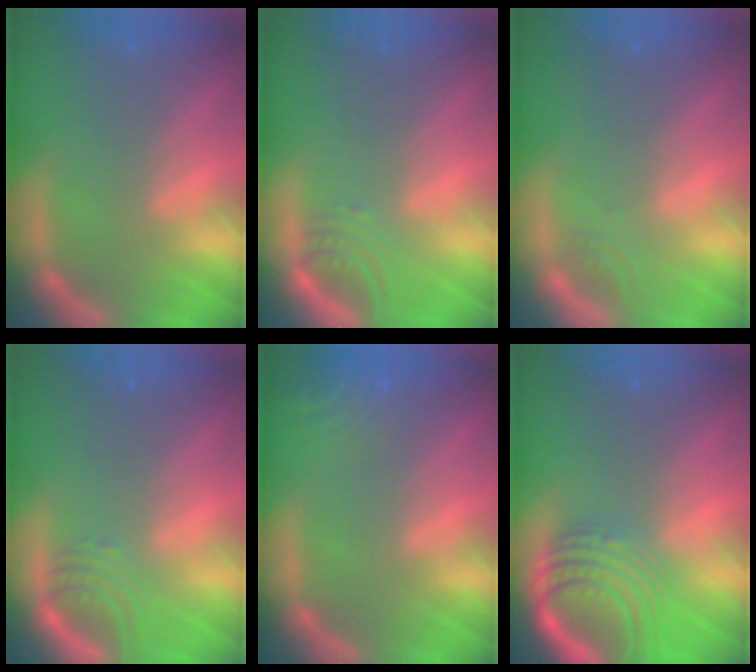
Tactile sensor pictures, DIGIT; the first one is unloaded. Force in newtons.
{"total": 2.5}
{"total": 1.0}
{"total": 3.0}
{"total": 5.6}
{"total": 8.5}